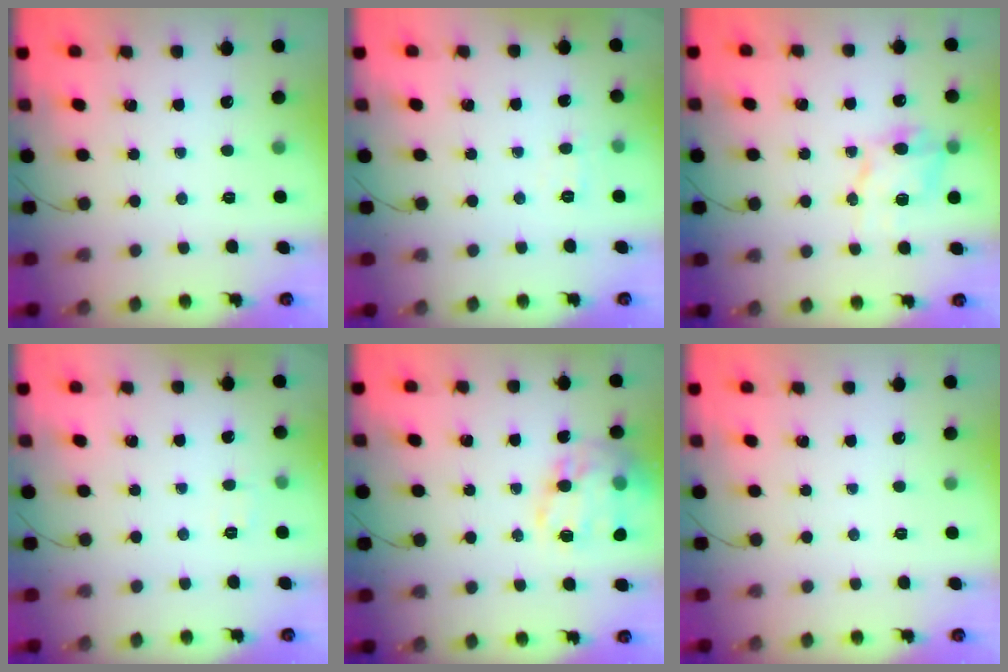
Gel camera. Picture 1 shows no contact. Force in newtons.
{"total": 4.2, "press": 4.0, "slide": 1.2}
{"total": 9.2, "press": 9.2, "slide": 0.6}
{"total": 2.6, "press": 2.3, "slide": 1.2}
{"total": 20.2, "press": 20.0, "slide": 2.6}
{"total": 0.0}